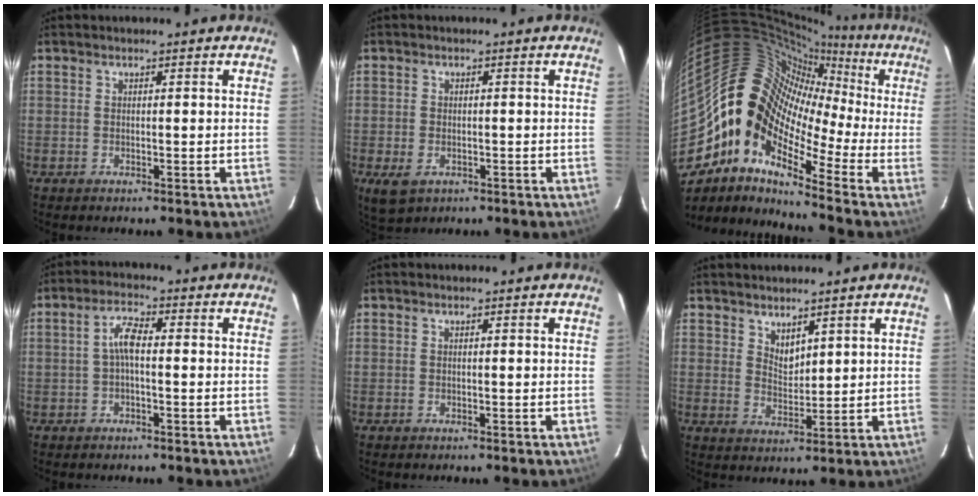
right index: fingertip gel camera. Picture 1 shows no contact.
{"total": 4.7, "force": [-1.8, 3.2, 2.8], "torque": [-0.060, -0.011, -0.028]}
{"total": 16.6, "force": [-3.6, 10.5, 12.3], "torque": [-0.191, 0.009, -0.093]}
{"total": 3.9, "force": [-0.3, 1.3, 3.6], "torque": [-0.075, 0.013, -0.008]}
{"total": 0.0}
{"total": 3.7, "force": [3.0, 1.6, 1.5], "torque": [-0.020, -0.004, 0.057]}